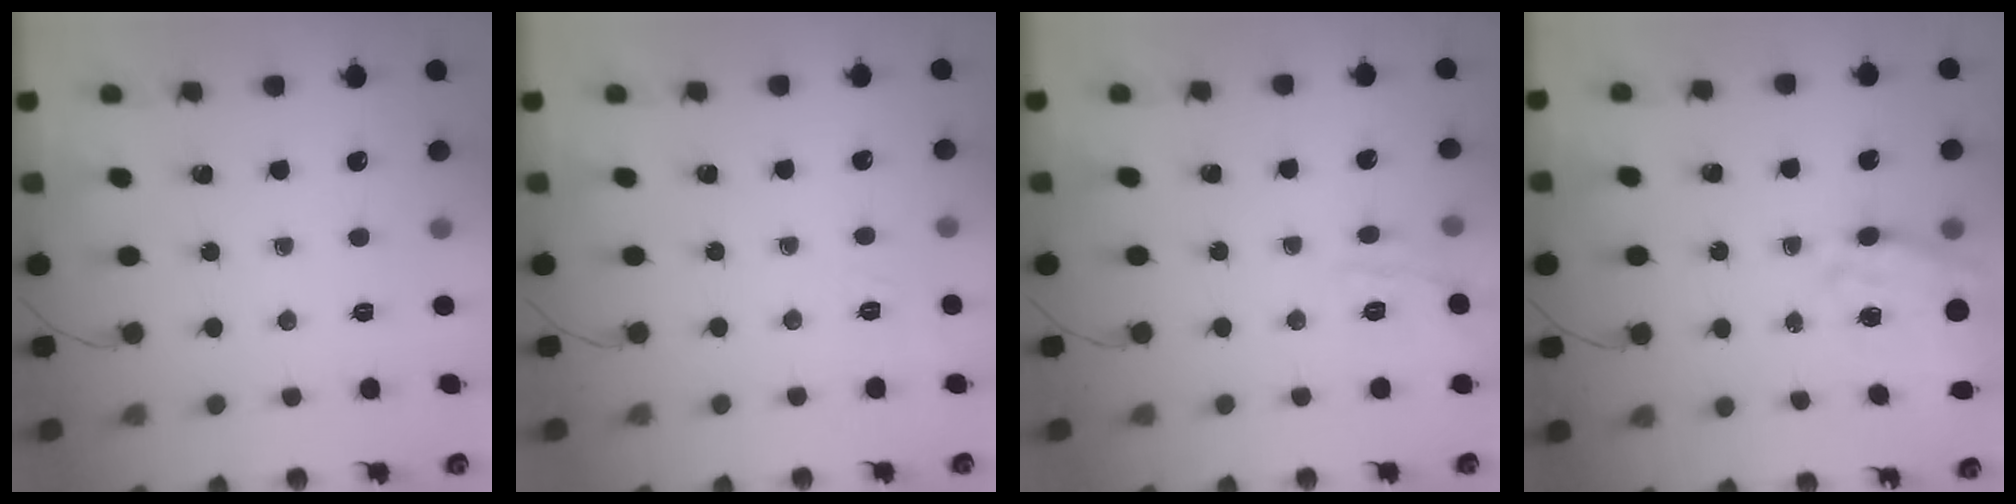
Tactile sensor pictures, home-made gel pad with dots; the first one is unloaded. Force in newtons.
{"total": 1.9, "press": 0.7, "slide": 1.7}
{"total": 10.7, "press": 10.6, "slide": 1.0}
{"total": 10.2, "press": 9.4, "slide": 4.1}